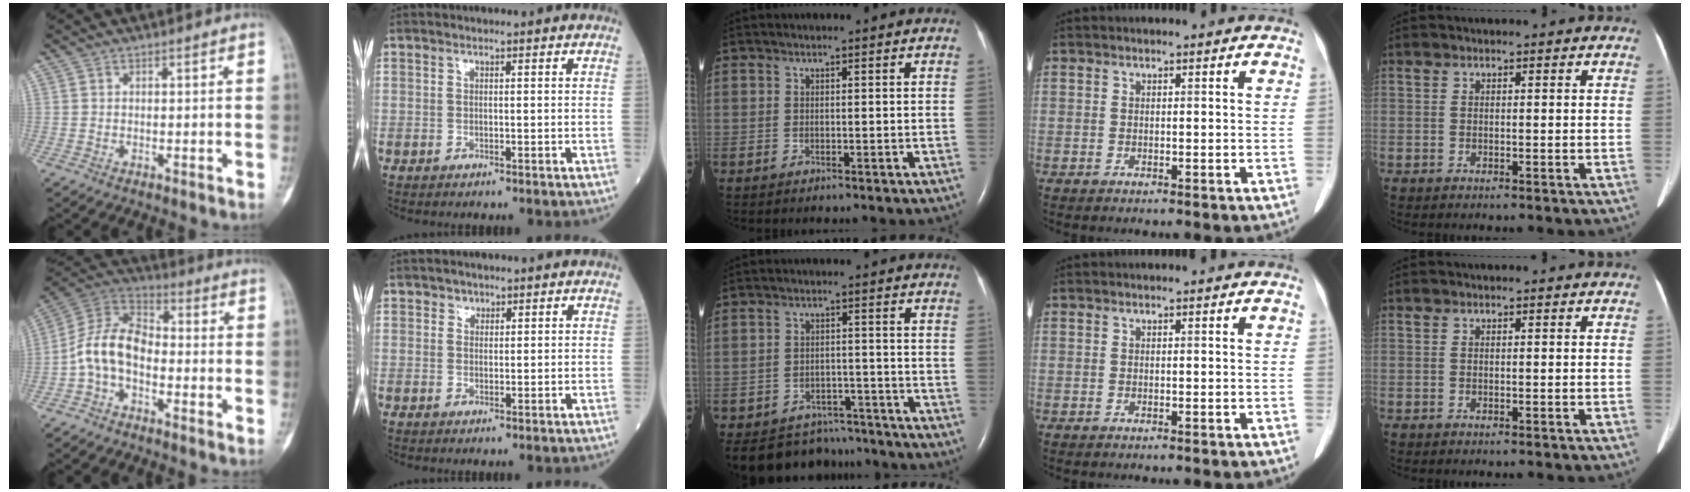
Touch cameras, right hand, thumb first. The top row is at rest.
{"thumb": {"total": 10.3, "force": [-2.8, 6.4, 7.6], "torque": [-0.138, 0.049, -0.070]}, "index": {"total": 1.2, "force": [0.8, 0.9, -0.1], "torque": [0.010, -0.005, 0.008]}, "middle": {"total": 11.0, "force": [-9.9, 4.7, 1.0], "torque": [-0.021, 0.015, -0.131]}}